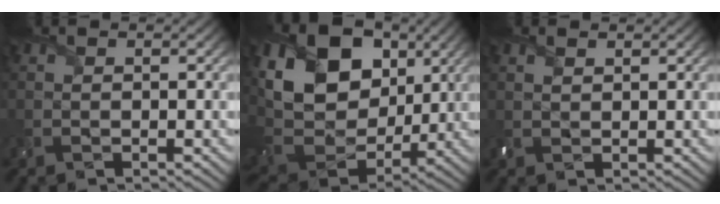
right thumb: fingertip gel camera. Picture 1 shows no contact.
{"total": 14.7, "force": [5.4, 10.2, 9.0], "torque": [-0.202, 0.012, 0.096]}
{"total": 1.2, "force": [0.8, 0.5, 0.7], "torque": [-0.023, 0.001, 0.017]}